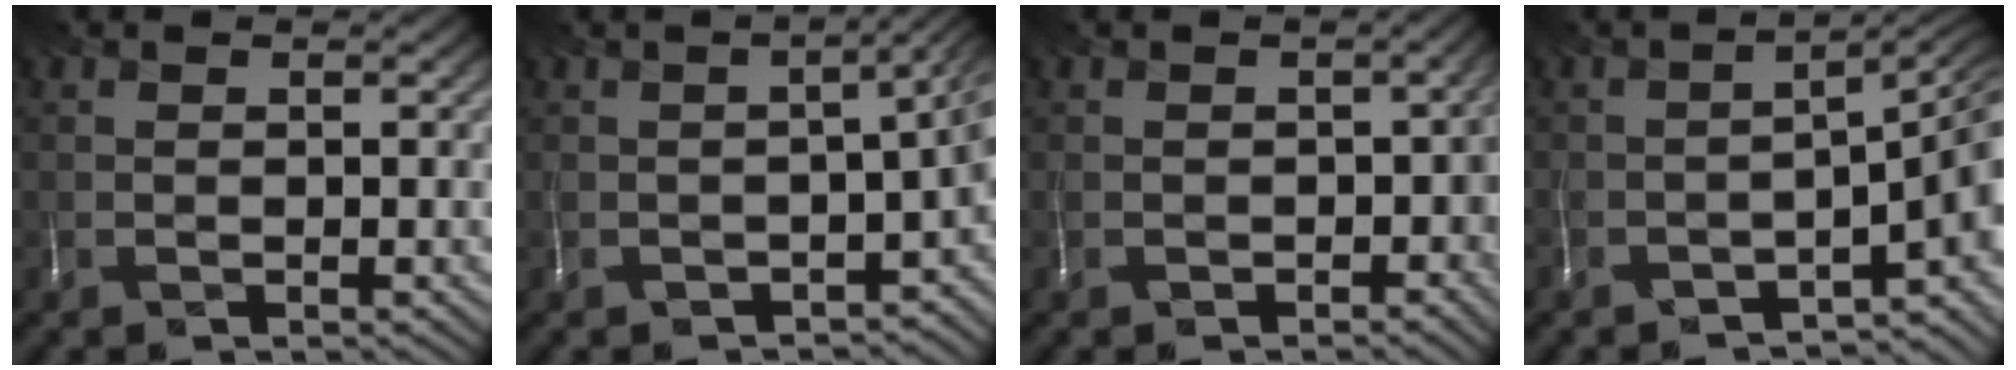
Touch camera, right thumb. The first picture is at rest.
{"total": 5.8, "force": [-2.4, 2.4, 4.8], "torque": [-0.063, -0.020, -0.031]}
{"total": 4.4, "force": [-2.3, 3.0, 2.3], "torque": [-0.030, -0.020, -0.036]}
{"total": 7.2, "force": [-4.2, 2.4, 5.3], "torque": [-0.061, -0.016, -0.066]}